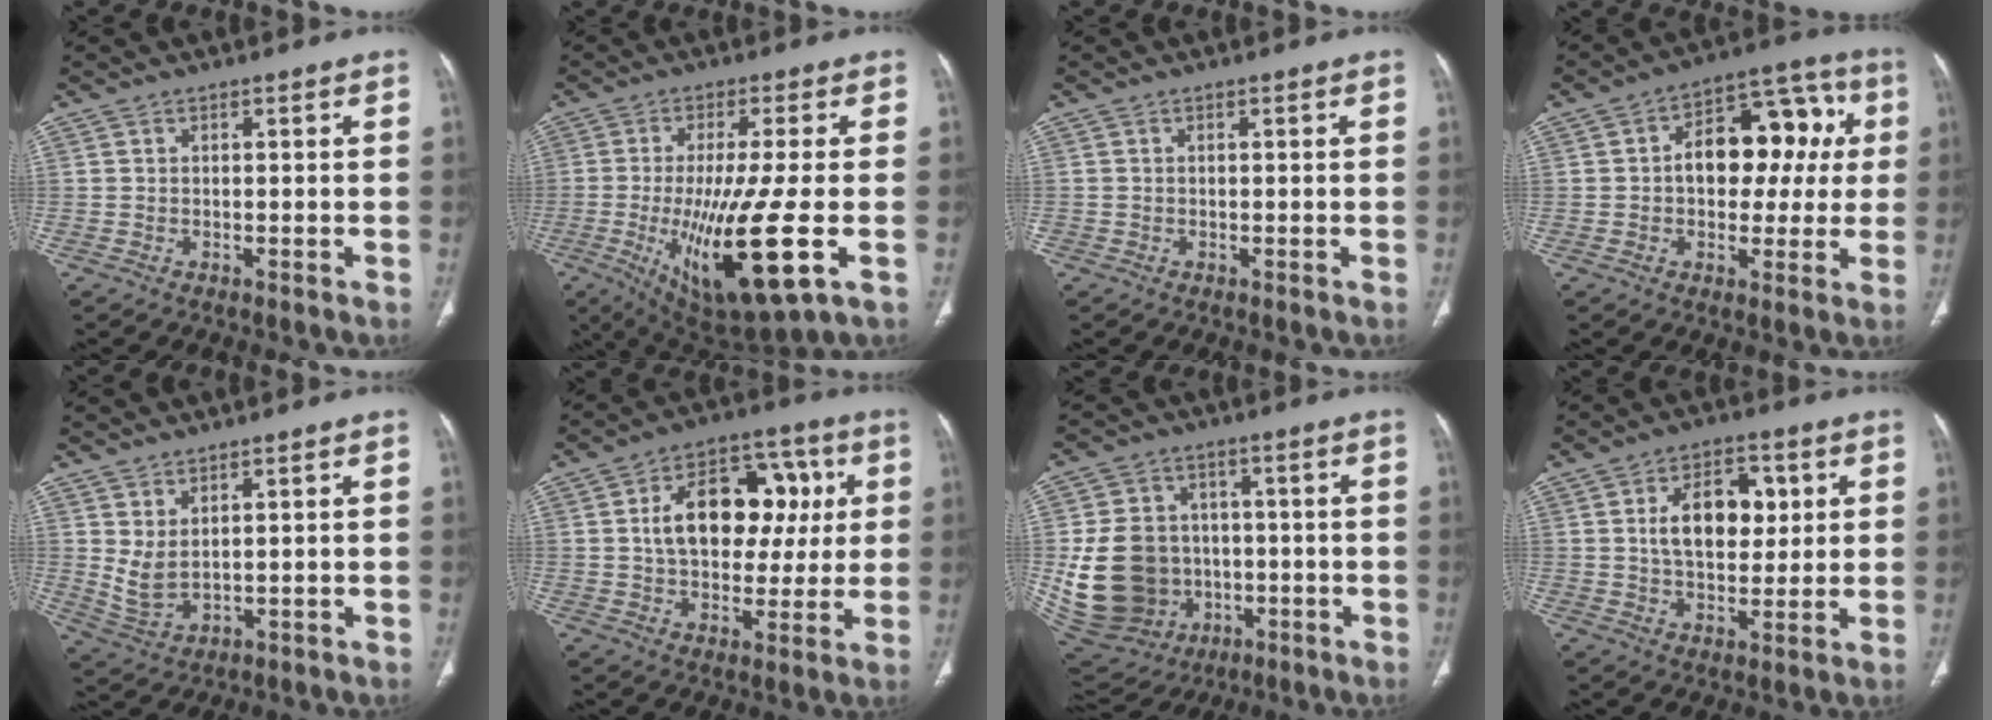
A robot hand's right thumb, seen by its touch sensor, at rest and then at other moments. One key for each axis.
{"total": 18.3, "fx": -4.2, "fy": 3.7, "fz": 17.4, "tx": -0.326, "ty": -0.026, "tz": -0.054}
{"total": 0.0}
{"total": 15.6, "fx": 1.7, "fy": 10.0, "fz": 11.8, "tx": -0.108, "ty": 0.042, "tz": 0.020}
{"total": 5.1, "fx": 1.9, "fy": 2.5, "fz": 4.0, "tx": -0.079, "ty": -0.017, "tz": 0.054}
{"total": 17.3, "fx": 2.9, "fy": 11.6, "fz": 12.5, "tx": -0.145, "ty": 0.023, "tz": 0.043}
{"total": 20.2, "fx": -2.2, "fy": 17.2, "fz": 10.4, "tx": -0.198, "ty": 0.019, "tz": -0.008}
{"total": 11.6, "fx": 2.5, "fy": 7.1, "fz": 8.8, "tx": -0.105, "ty": -0.002, "tz": 0.041}